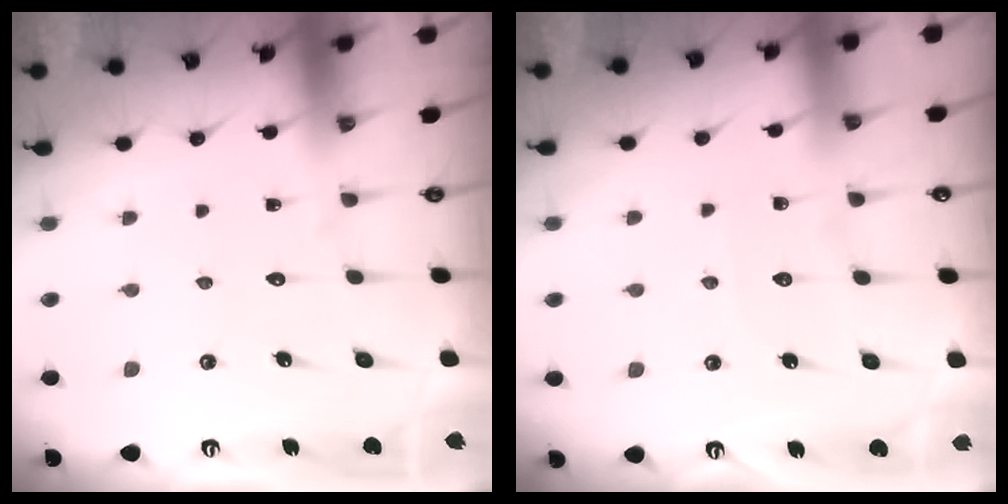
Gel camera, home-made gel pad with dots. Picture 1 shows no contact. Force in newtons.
{"total": 1.9, "press": 1.9, "slide": 0.3}